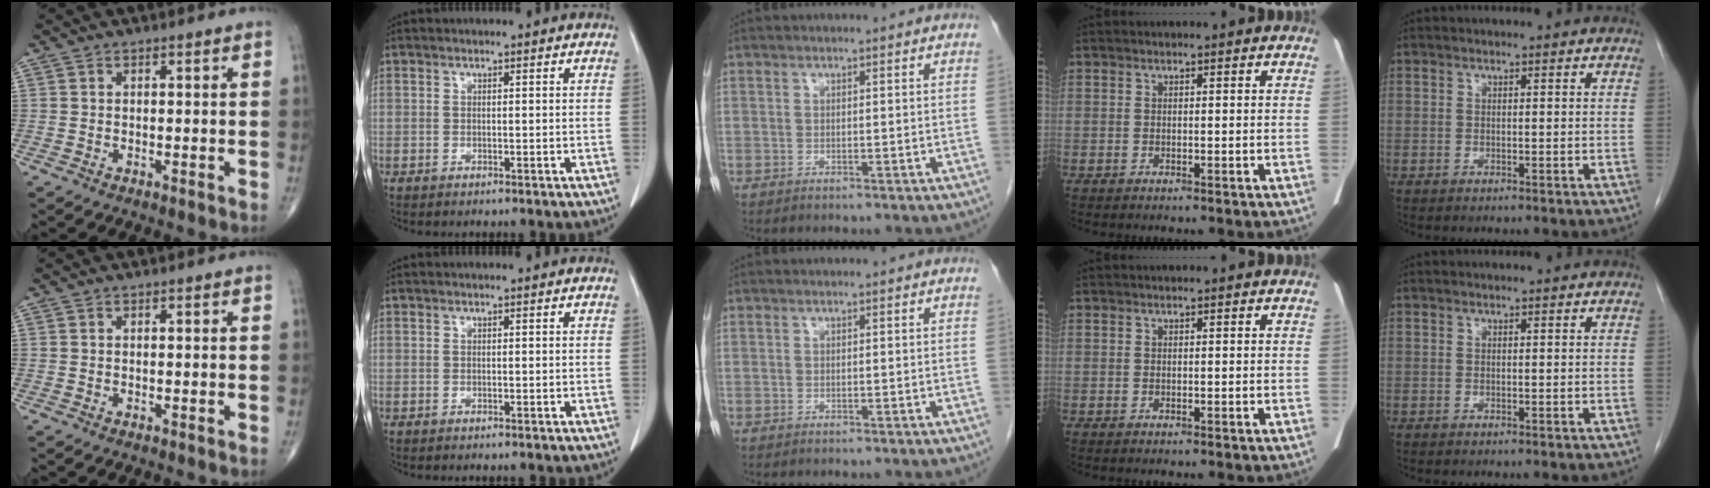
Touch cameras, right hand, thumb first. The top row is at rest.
{}